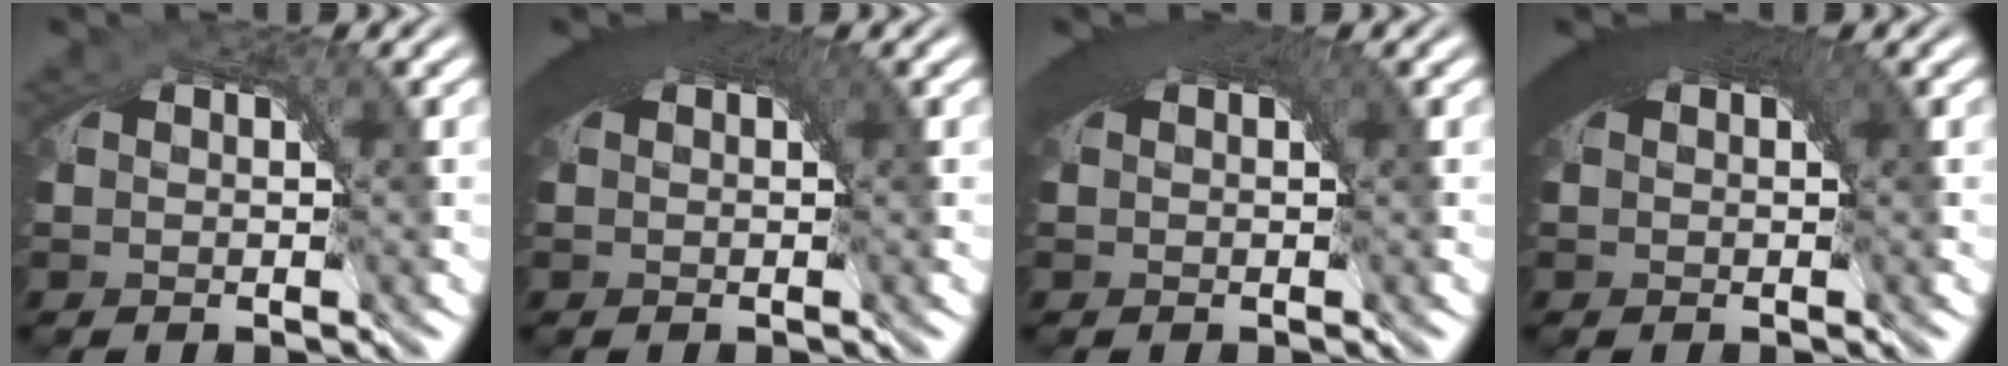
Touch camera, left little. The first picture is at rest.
{"total": 4.8, "force": [1.6, 1.6, 4.2], "torque": [-0.049, 0.014, 0.019]}
{"total": 4.0, "force": [1.3, 1.4, 3.5], "torque": [-0.042, 0.010, 0.016]}
{"total": 6.1, "force": [1.9, 2.2, 5.4], "torque": [-0.064, 0.018, 0.021]}